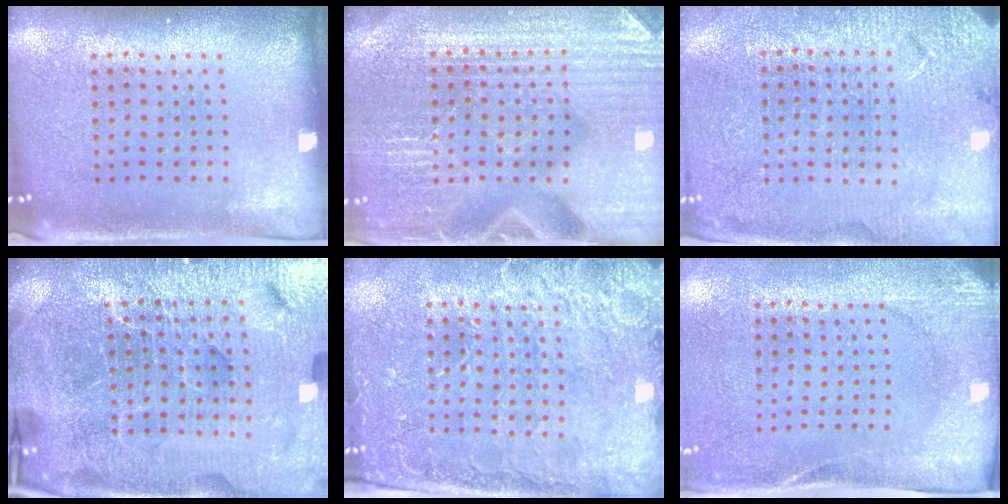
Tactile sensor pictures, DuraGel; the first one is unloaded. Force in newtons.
{"total": 4.7, "press": 4.4, "slide": 1.5}
{"total": 2.9, "press": 2.9, "slide": 0.3}
{"total": 7.2, "press": 6.2, "slide": 3.5}
{"total": 3.1, "press": 3.1, "slide": 0.5}
{"total": 2.6, "press": 2.1, "slide": 1.6}